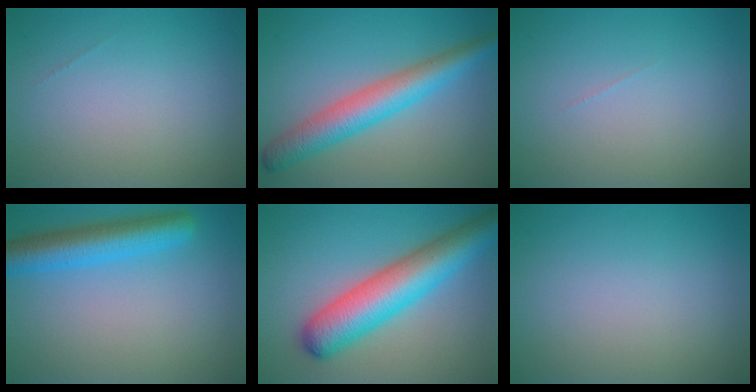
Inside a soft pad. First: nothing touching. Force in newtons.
{"total": 5.6, "press": 5.6, "slide": 0.1}
{"total": 0.0}
{"total": 5.4, "press": 5.4, "slide": 0.3}
{"total": 8.4, "press": 8.4, "slide": 0.3}
{"total": 0.0}